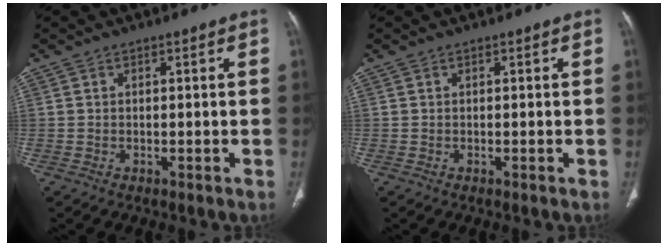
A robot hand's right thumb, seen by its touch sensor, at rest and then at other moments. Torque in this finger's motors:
{"motor_torque": [-0.26, 0.45, -0.04, 0.37, 0.02]}